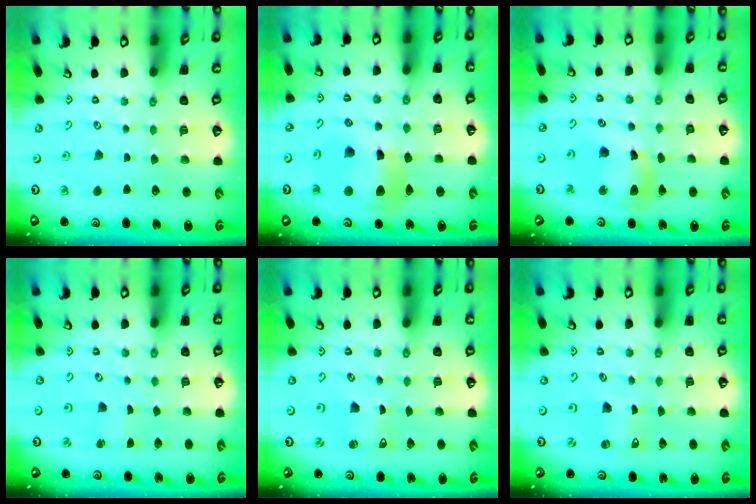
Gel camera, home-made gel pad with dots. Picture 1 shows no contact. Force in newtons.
{"total": 11.2, "press": 11.0, "slide": 1.7}
{"total": 11.5, "press": 11.4, "slide": 1.5}
{"total": 0.6, "press": 0.6, "slide": 0.0}
{"total": 0.0}
{"total": 1.2, "press": 1.2, "slide": 0.1}